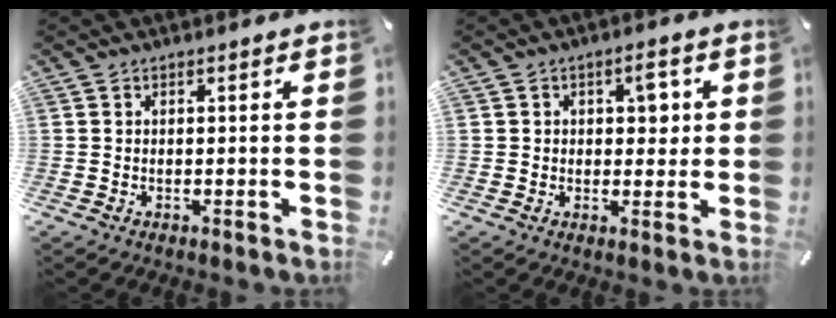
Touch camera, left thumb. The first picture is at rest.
{"total": 4.6, "force": [1.0, 3.2, 3.1], "torque": [-0.032, -0.003, 0.007]}